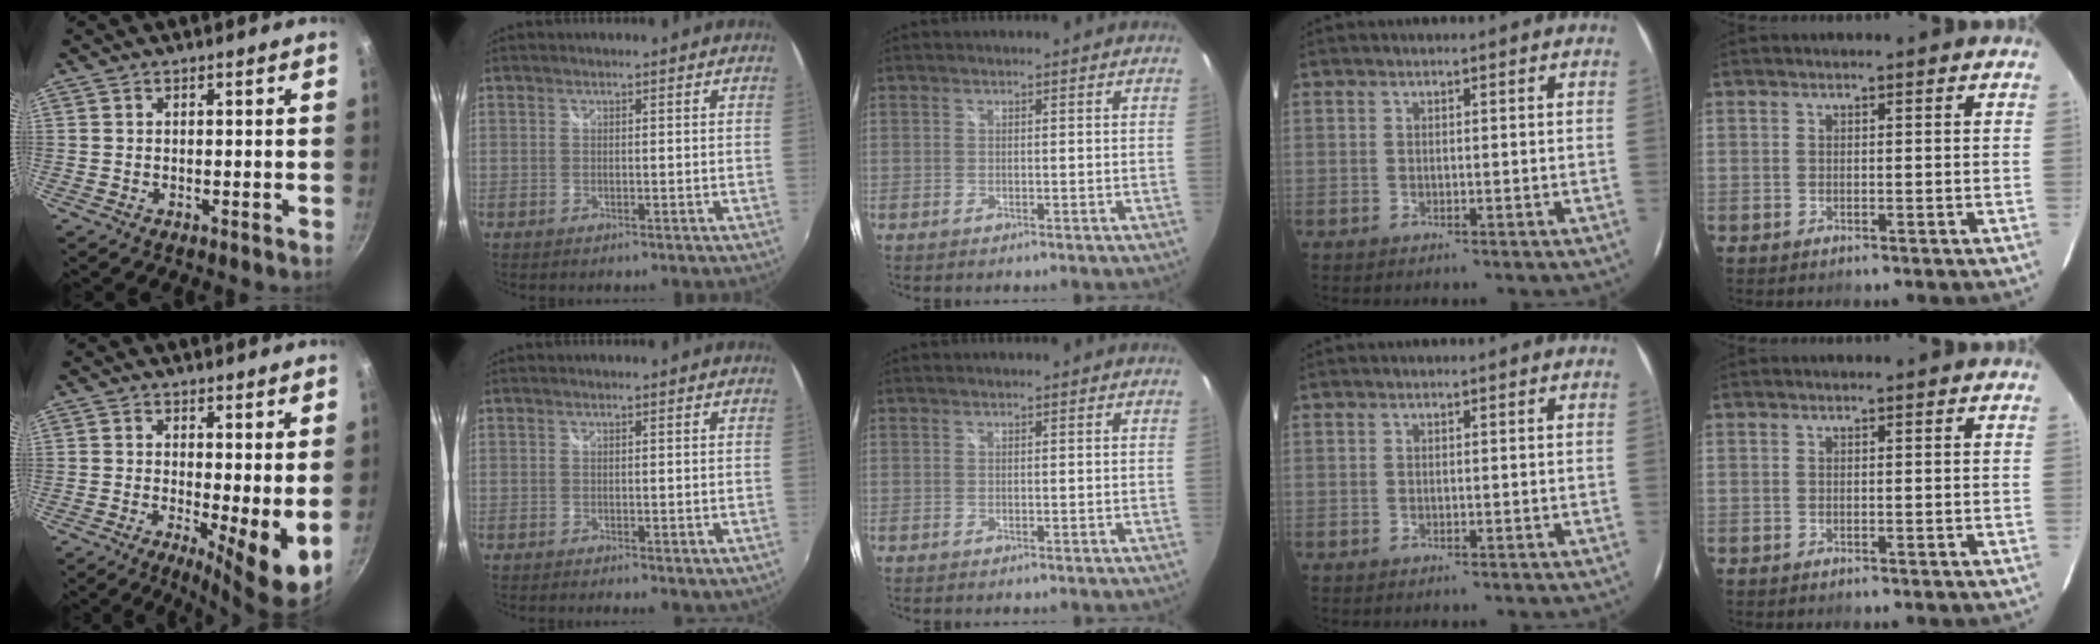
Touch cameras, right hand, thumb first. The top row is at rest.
{"thumb": {"total": 7.8, "force": [0.1, 1.9, 7.6], "torque": [-0.108, -0.022, 0.001]}, "index": {"total": 2.9, "force": [-1.3, 0.9, 2.4], "torque": [-0.037, -0.013, -0.013]}}